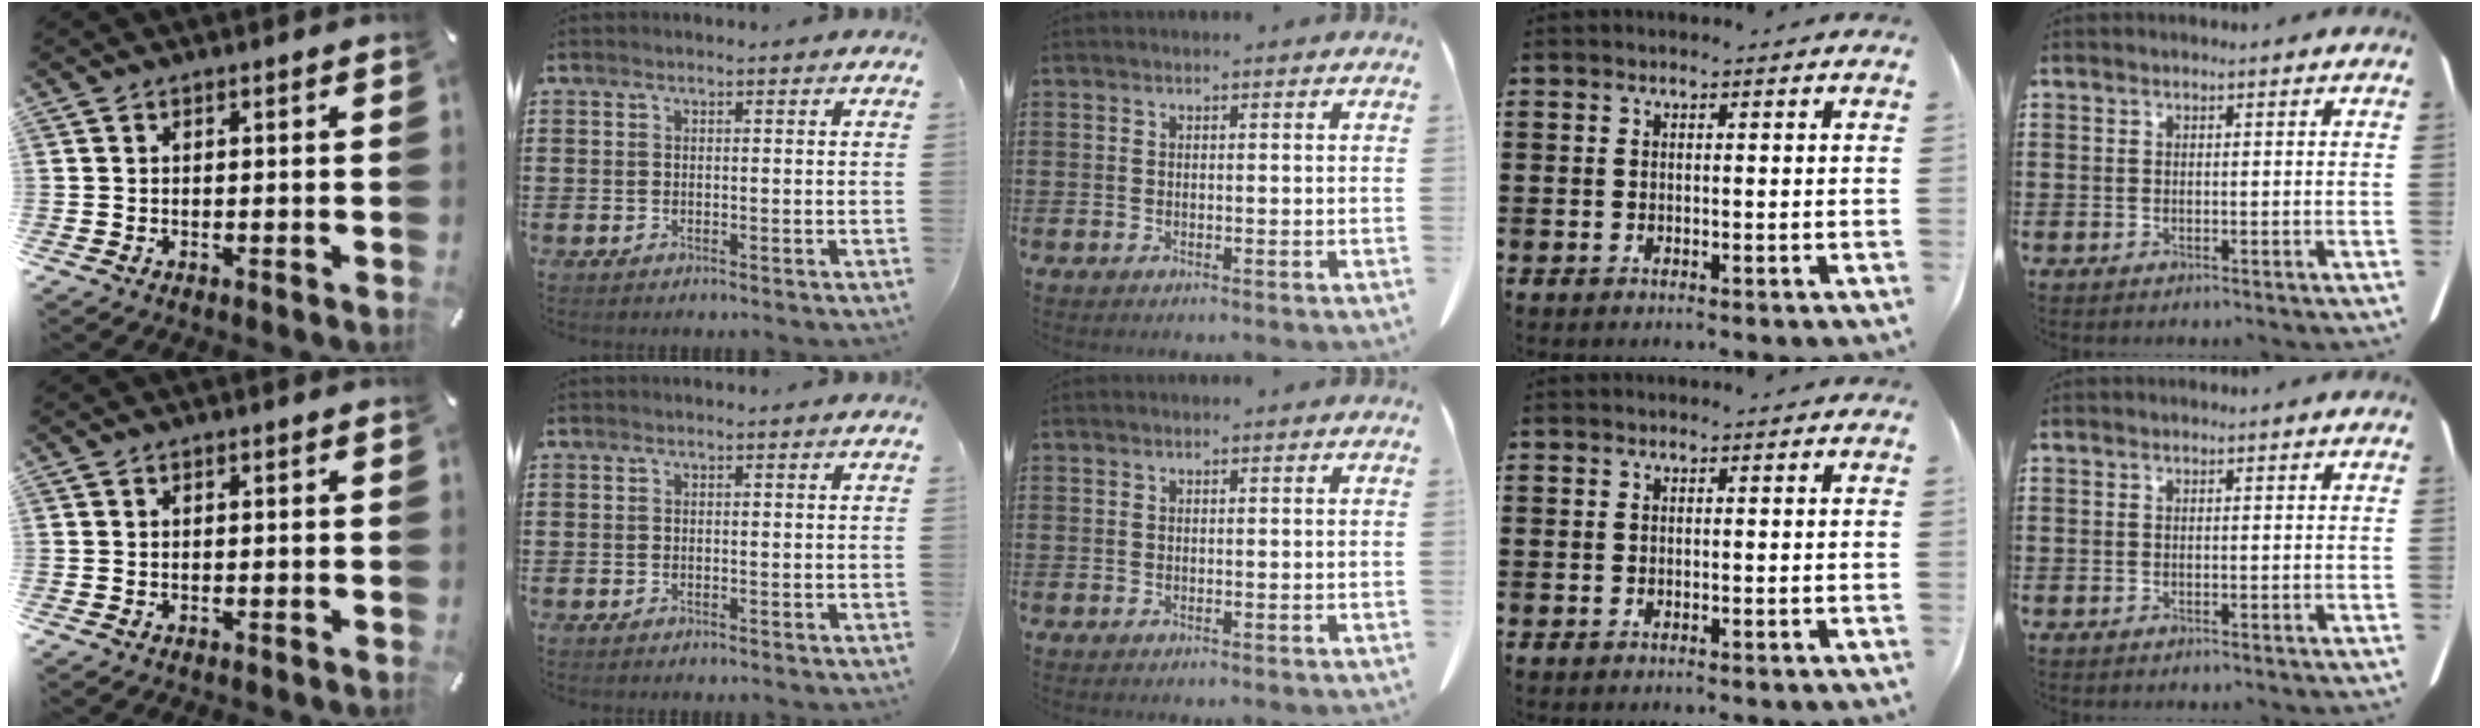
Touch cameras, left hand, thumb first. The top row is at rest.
{}